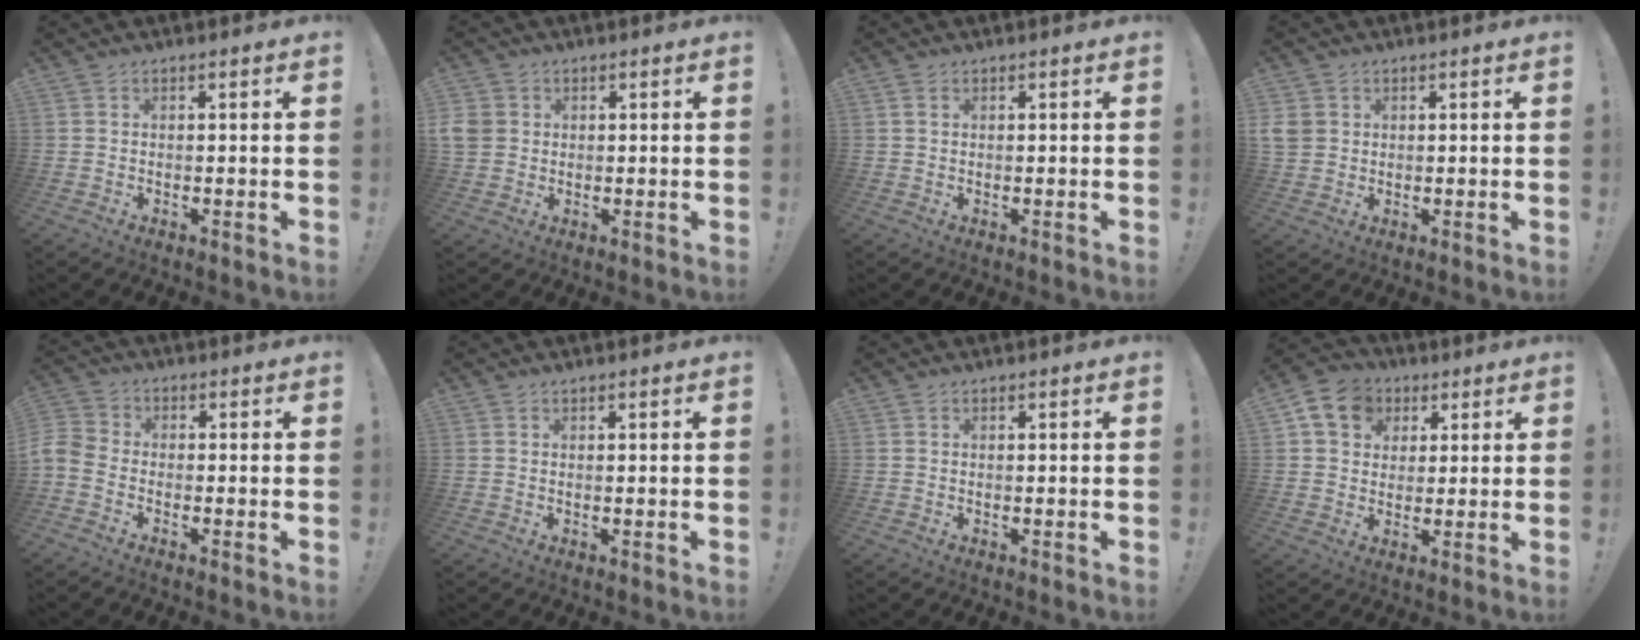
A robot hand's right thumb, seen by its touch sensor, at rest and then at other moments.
{"total": 4.6, "force": [1.0, 4.1, 2.0], "torque": [-0.049, 0.001, 0.020]}
{"total": 0.8, "force": [0.4, 0.6, 0.4], "torque": [-0.001, -0.002, 0.006]}
{"total": 4.4, "force": [1.4, 3.7, 2.0], "torque": [-0.049, -0.003, 0.029]}
{"total": 4.9, "force": [-2.9, 3.2, 2.4], "torque": [-0.062, 0.007, -0.054]}
{"total": 0.0}
{"total": 0.0}
{"total": 10.7, "force": [3.9, 8.9, 4.5], "torque": [-0.065, -0.006, 0.079]}